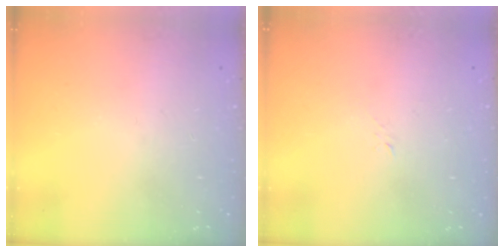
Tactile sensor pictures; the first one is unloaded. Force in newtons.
{"total": 3.4, "press": 3.4, "slide": 0.5}